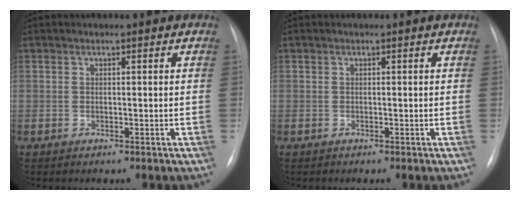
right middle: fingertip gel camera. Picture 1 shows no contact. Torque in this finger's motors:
{"motor_torque": [-0.25, -0.08, 0.00, 0.00]}